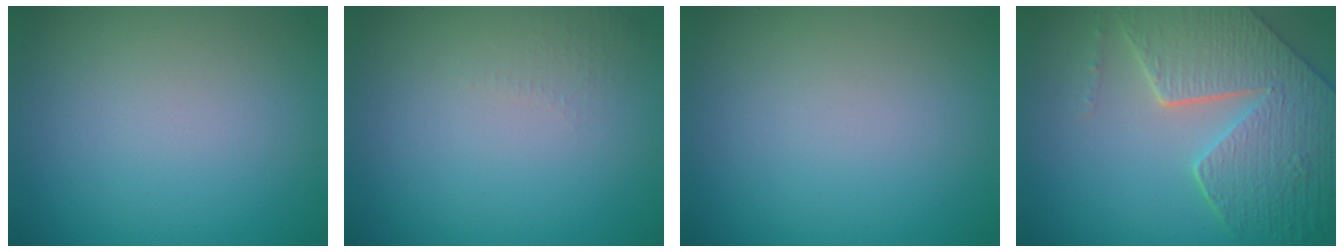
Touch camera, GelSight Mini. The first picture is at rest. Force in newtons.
{"total": 1.0, "press": 0.9, "slide": 0.3}
{"total": 0.0}
{"total": 8.4, "press": 6.1, "slide": 5.8}